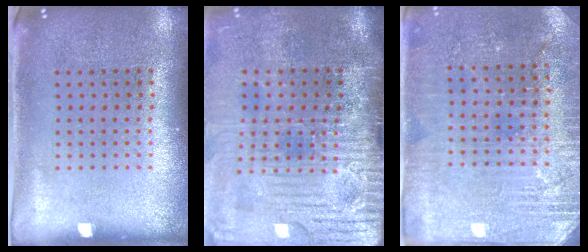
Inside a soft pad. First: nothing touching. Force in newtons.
{"total": 4.6, "press": 4.0, "slide": 2.4}
{"total": 2.8, "press": 2.8, "slide": 0.4}